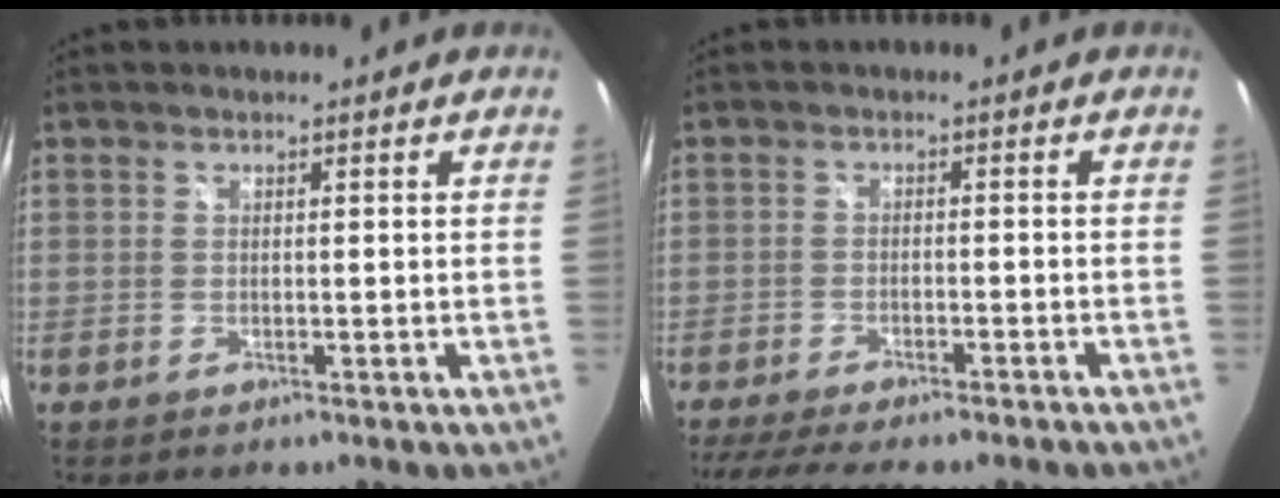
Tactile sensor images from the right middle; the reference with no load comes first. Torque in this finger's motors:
{"motor_torque": [1.09, -1.05, 0.34, 0.10]}